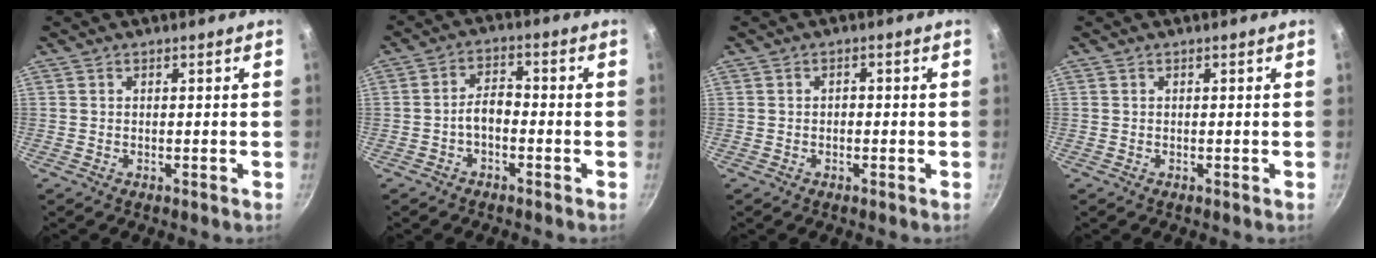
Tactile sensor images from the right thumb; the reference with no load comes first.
{"total": 4.3, "force": [-1.7, 2.3, 3.1], "torque": [-0.046, 0.028, -0.036]}
{"total": 1.2, "force": [-0.3, 0.8, 0.7], "torque": [-0.011, 0.005, -0.006]}
{"total": 0.0}